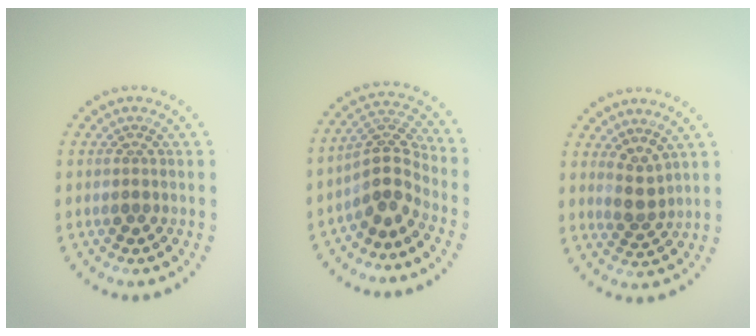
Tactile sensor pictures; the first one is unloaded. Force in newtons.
{"total": 3.5, "press": 2.6, "slide": 2.3}
{"total": 1.9, "press": 1.4, "slide": 1.2}